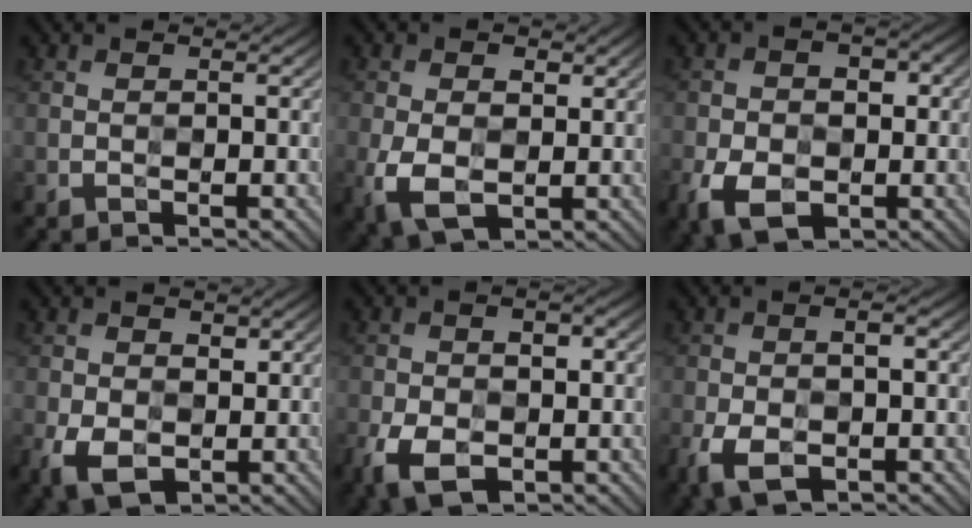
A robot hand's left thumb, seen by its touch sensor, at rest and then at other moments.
{"total": 6.5, "force": [-0.8, 4.3, 4.8], "torque": [-0.110, -0.012, -0.015]}
{"total": 7.8, "force": [-2.6, 5.2, 5.2], "torque": [-0.103, -0.018, -0.047]}
{"total": 5.9, "force": [-1.1, 4.1, 4.1], "torque": [-0.086, -0.011, -0.022]}
{"total": 7.9, "force": [-2.5, 4.5, 5.9], "torque": [-0.118, -0.016, -0.045]}
{"total": 6.5, "force": [-2.2, 3.4, 5.2], "torque": [-0.107, -0.009, -0.039]}